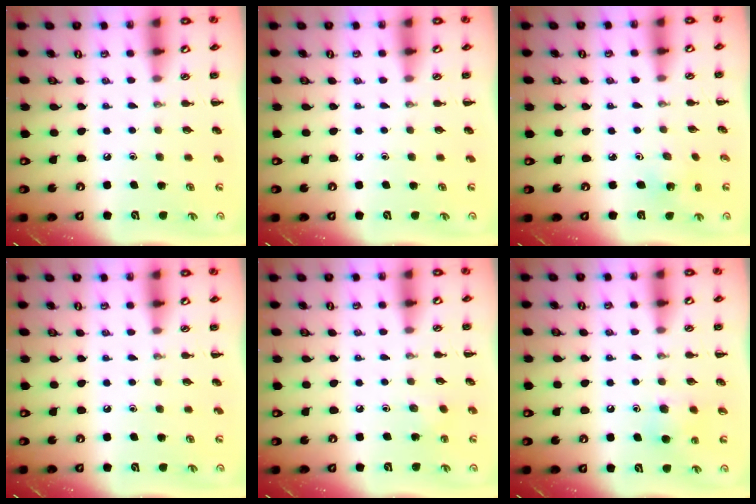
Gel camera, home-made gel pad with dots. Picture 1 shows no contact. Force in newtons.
{"total": 0.0}
{"total": 2.1, "press": 1.9, "slide": 0.7}
{"total": 0.0}
{"total": 2.5, "press": 2.4, "slide": 0.8}
{"total": 6.7, "press": 6.5, "slide": 1.6}